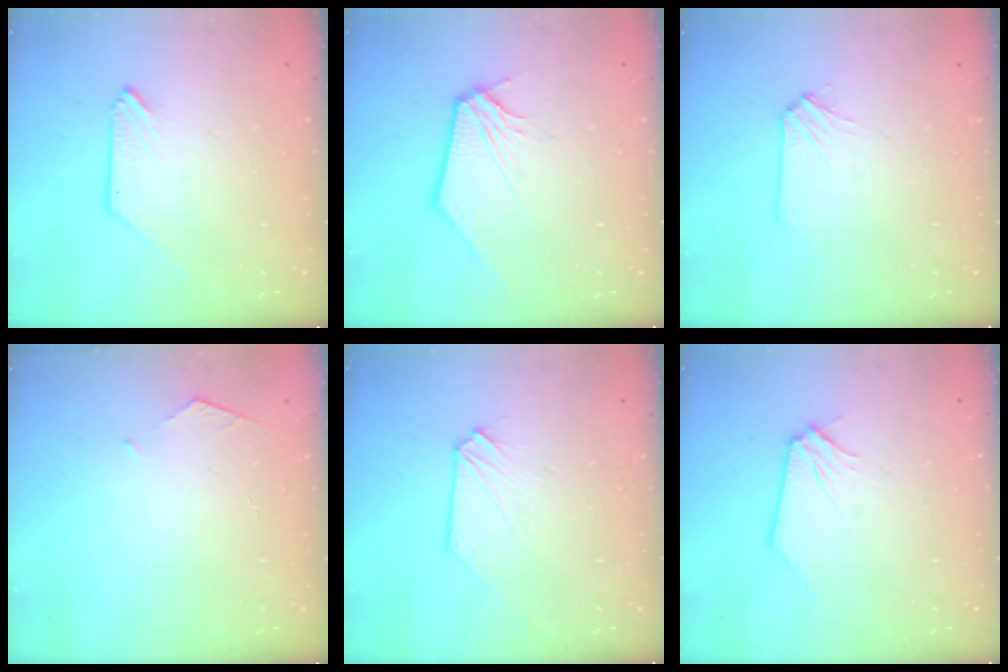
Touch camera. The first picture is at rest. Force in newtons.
{"total": 1.2, "press": 1.2, "slide": 0.3}
{"total": 2.1, "press": 2.1, "slide": 0.4}
{"total": 2.7, "press": 2.7, "slide": 0.3}
{"total": 0.0}
{"total": 0.0}